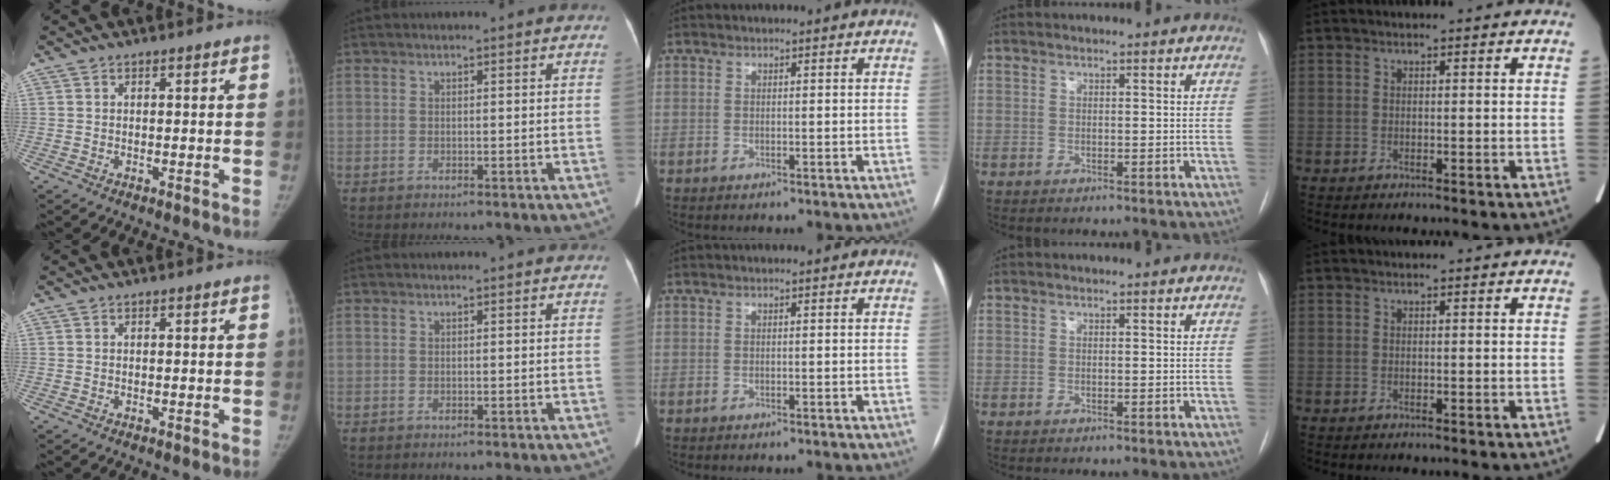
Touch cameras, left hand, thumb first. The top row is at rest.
{}